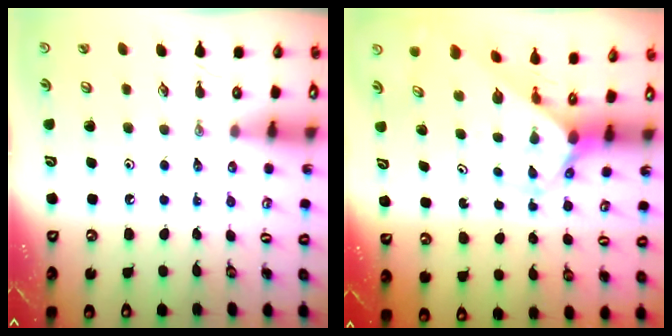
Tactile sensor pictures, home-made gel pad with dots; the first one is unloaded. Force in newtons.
{"total": 2.5, "press": 2.4, "slide": 0.3}